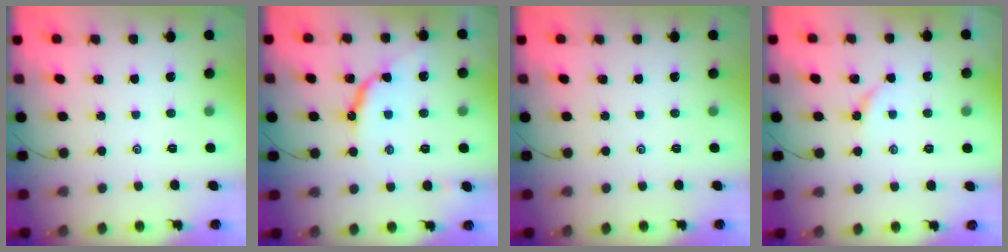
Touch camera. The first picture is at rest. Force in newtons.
{"total": 9.3, "press": 9.3, "slide": 0.9}
{"total": 0.0}
{"total": 3.0, "press": 2.9, "slide": 0.3}